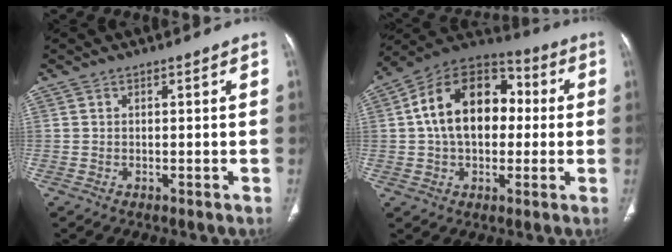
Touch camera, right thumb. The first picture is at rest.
{"total": 18.9, "force": [1.9, 12.6, 13.9], "torque": [-0.203, 0.036, 0.023]}